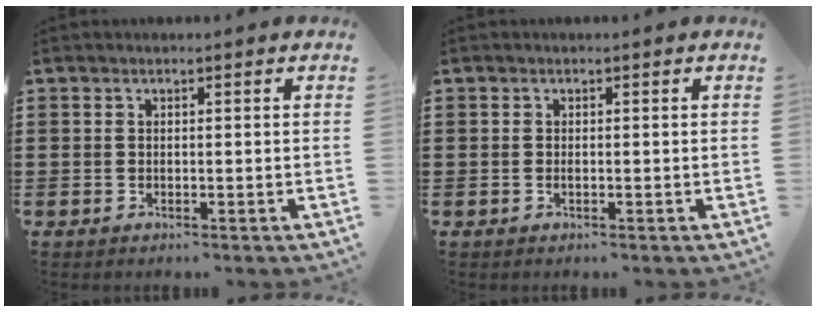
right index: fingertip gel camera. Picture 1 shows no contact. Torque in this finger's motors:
{"motor_torque": [1.05, 1.09, 0.02, 0.00]}